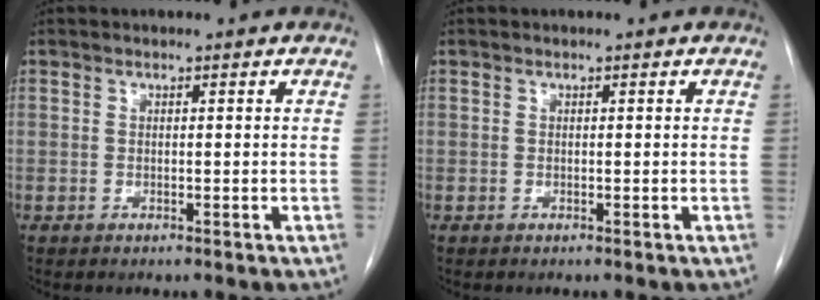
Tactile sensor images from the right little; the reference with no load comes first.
{"total": 0.0}